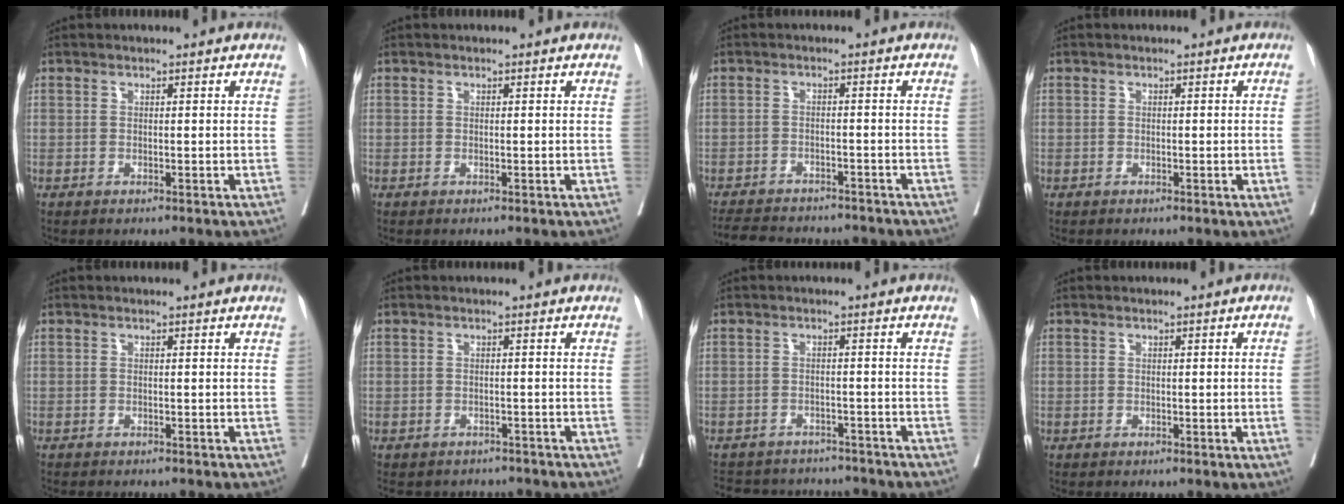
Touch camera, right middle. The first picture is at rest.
{"total": 0.0}
{"total": 13.1, "force": [-11.8, 3.6, 4.4], "torque": [-0.089, -0.002, -0.153]}
{"total": 0.6, "force": [-0.1, -0.1, 0.6], "torque": [-0.011, 0.002, 0.000]}
{"total": 3.4, "force": [-3.0, 0.7, 1.4], "torque": [-0.021, -0.006, -0.037]}
{"total": 5.8, "force": [-5.3, 2.3, 0.1], "torque": [0.003, 0.004, -0.063]}
{"total": 11.8, "force": [-10.9, 3.7, 2.4], "torque": [-0.049, 0.016, -0.138]}
{"total": 1.5, "force": [-0.3, -0.3, 1.5], "torque": [-0.023, 0.003, -0.002]}